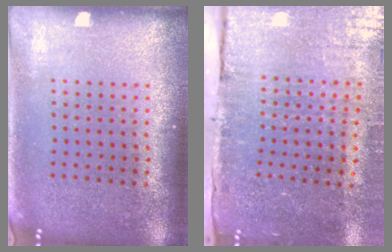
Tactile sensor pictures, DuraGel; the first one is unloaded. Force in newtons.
{"total": 4.5, "press": 3.7, "slide": 2.5}